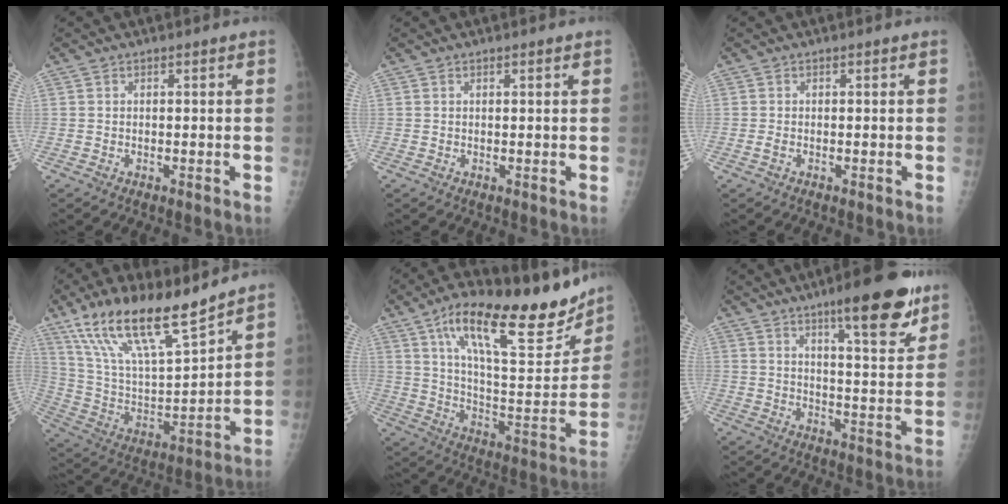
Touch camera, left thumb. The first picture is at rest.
{"total": 0.5, "force": [0.4, 0.1, 0.3], "torque": [-0.005, -0.001, 0.007]}
{"total": 0.6, "force": [-0.1, 0.3, 0.5], "torque": [-0.015, -0.002, -0.002]}
{"total": 20.0, "force": [14.7, 4.6, 12.7], "torque": [-0.211, -0.063, 0.278]}
{"total": 26.5, "force": [17.5, 8.3, 18.0], "torque": [-0.239, -0.059, 0.283]}
{"total": 12.1, "force": [7.7, 2.8, 9.0], "torque": [-0.097, -0.042, 0.103]}